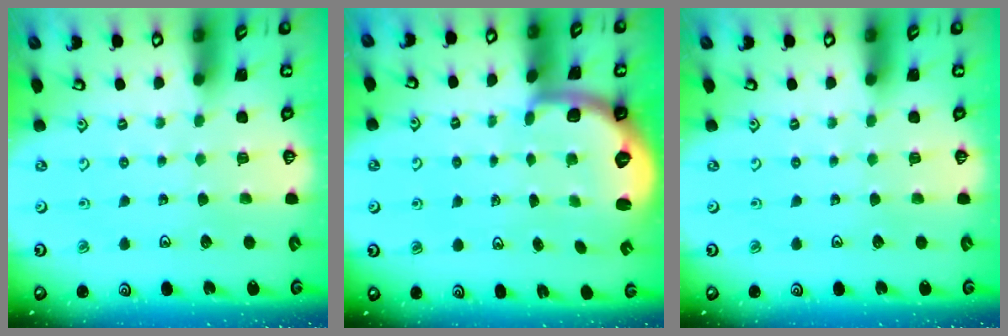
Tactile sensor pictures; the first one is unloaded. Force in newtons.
{"total": 1.9, "press": 1.8, "slide": 0.4}
{"total": 0.0}